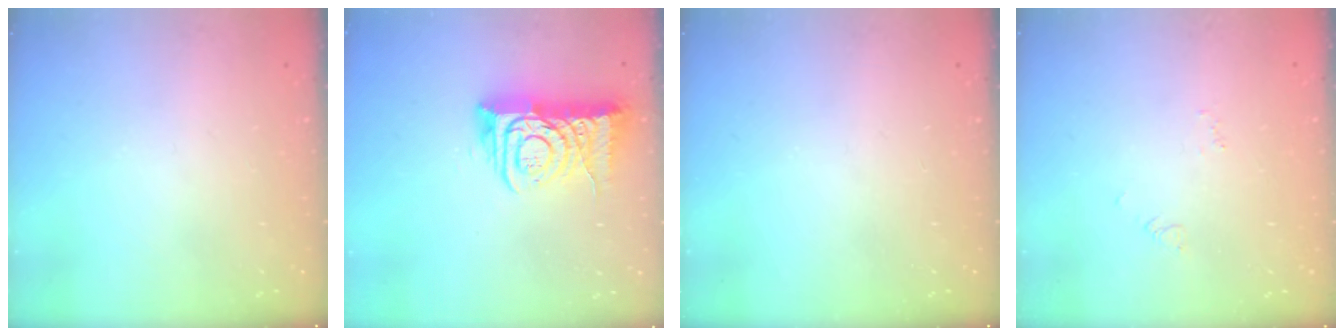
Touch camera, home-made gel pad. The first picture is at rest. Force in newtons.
{"total": 11.5, "press": 11.4, "slide": 1.7}
{"total": 0.0}
{"total": 1.7, "press": 1.6, "slide": 0.3}